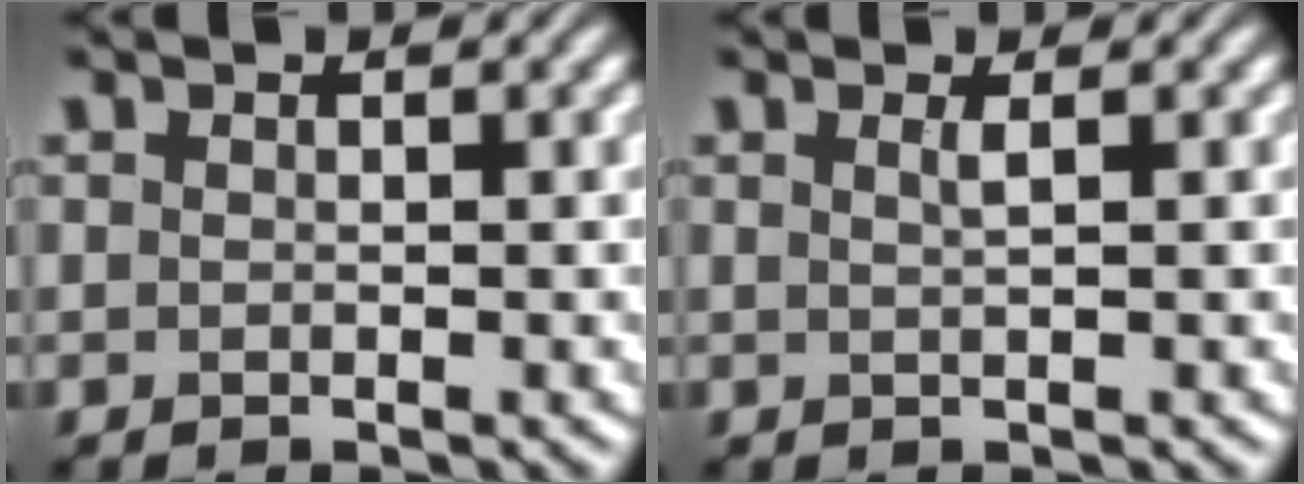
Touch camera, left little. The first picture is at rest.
{"total": 1.1, "force": [0.4, 0.4, 0.9], "torque": [-0.009, 0.002, 0.003]}